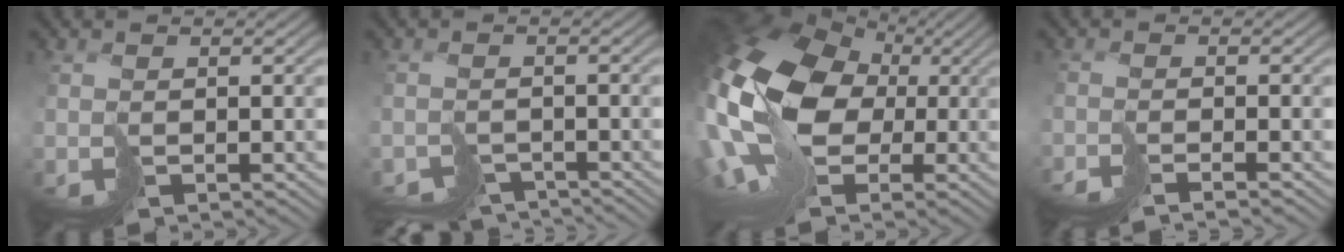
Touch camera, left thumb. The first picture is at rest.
{"total": 4.8, "force": [-4.4, 1.6, 0.8], "torque": [-0.002, -0.014, -0.073]}
{"total": 19.0, "force": [0.8, 14.0, 12.9], "torque": [-0.296, -0.011, 0.015]}
{"total": 2.9, "force": [-2.6, -0.9, 0.8], "torque": [-0.007, 0.003, -0.054]}